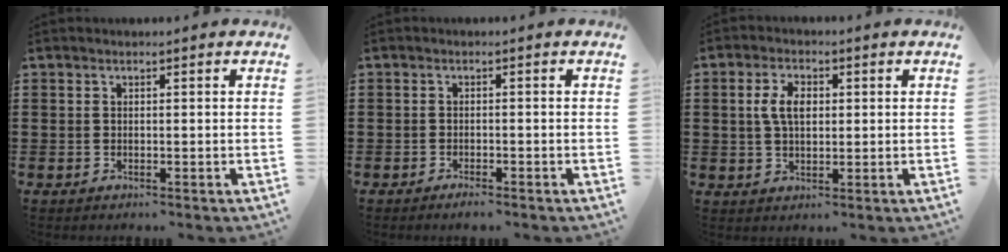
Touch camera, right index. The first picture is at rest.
{"total": 1.1, "force": [-1.0, 0.1, 0.3], "torque": [-0.010, -0.003, -0.019]}
{"total": 4.9, "force": [0.8, 2.8, 3.9], "torque": [-0.091, 0.010, 0.009]}